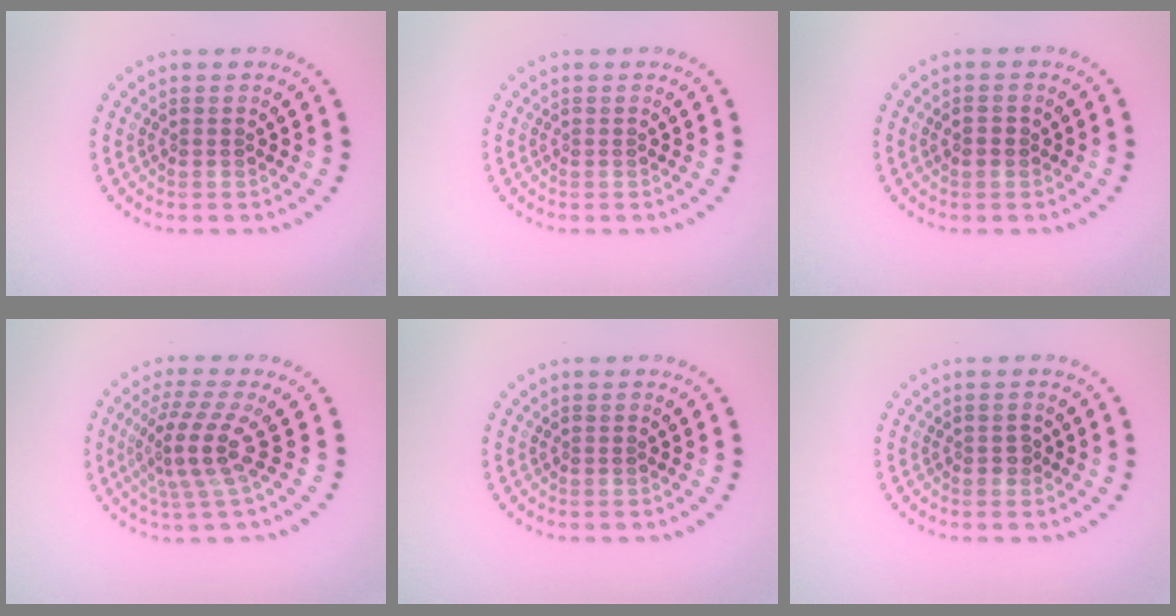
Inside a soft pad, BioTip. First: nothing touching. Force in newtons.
{"total": 0.0}
{"total": 0.8, "press": 0.8, "slide": 0.2}
{"total": 4.1, "press": 2.8, "slide": 3.0}
{"total": 0.0}
{"total": 0.8, "press": 0.8, "slide": 0.3}